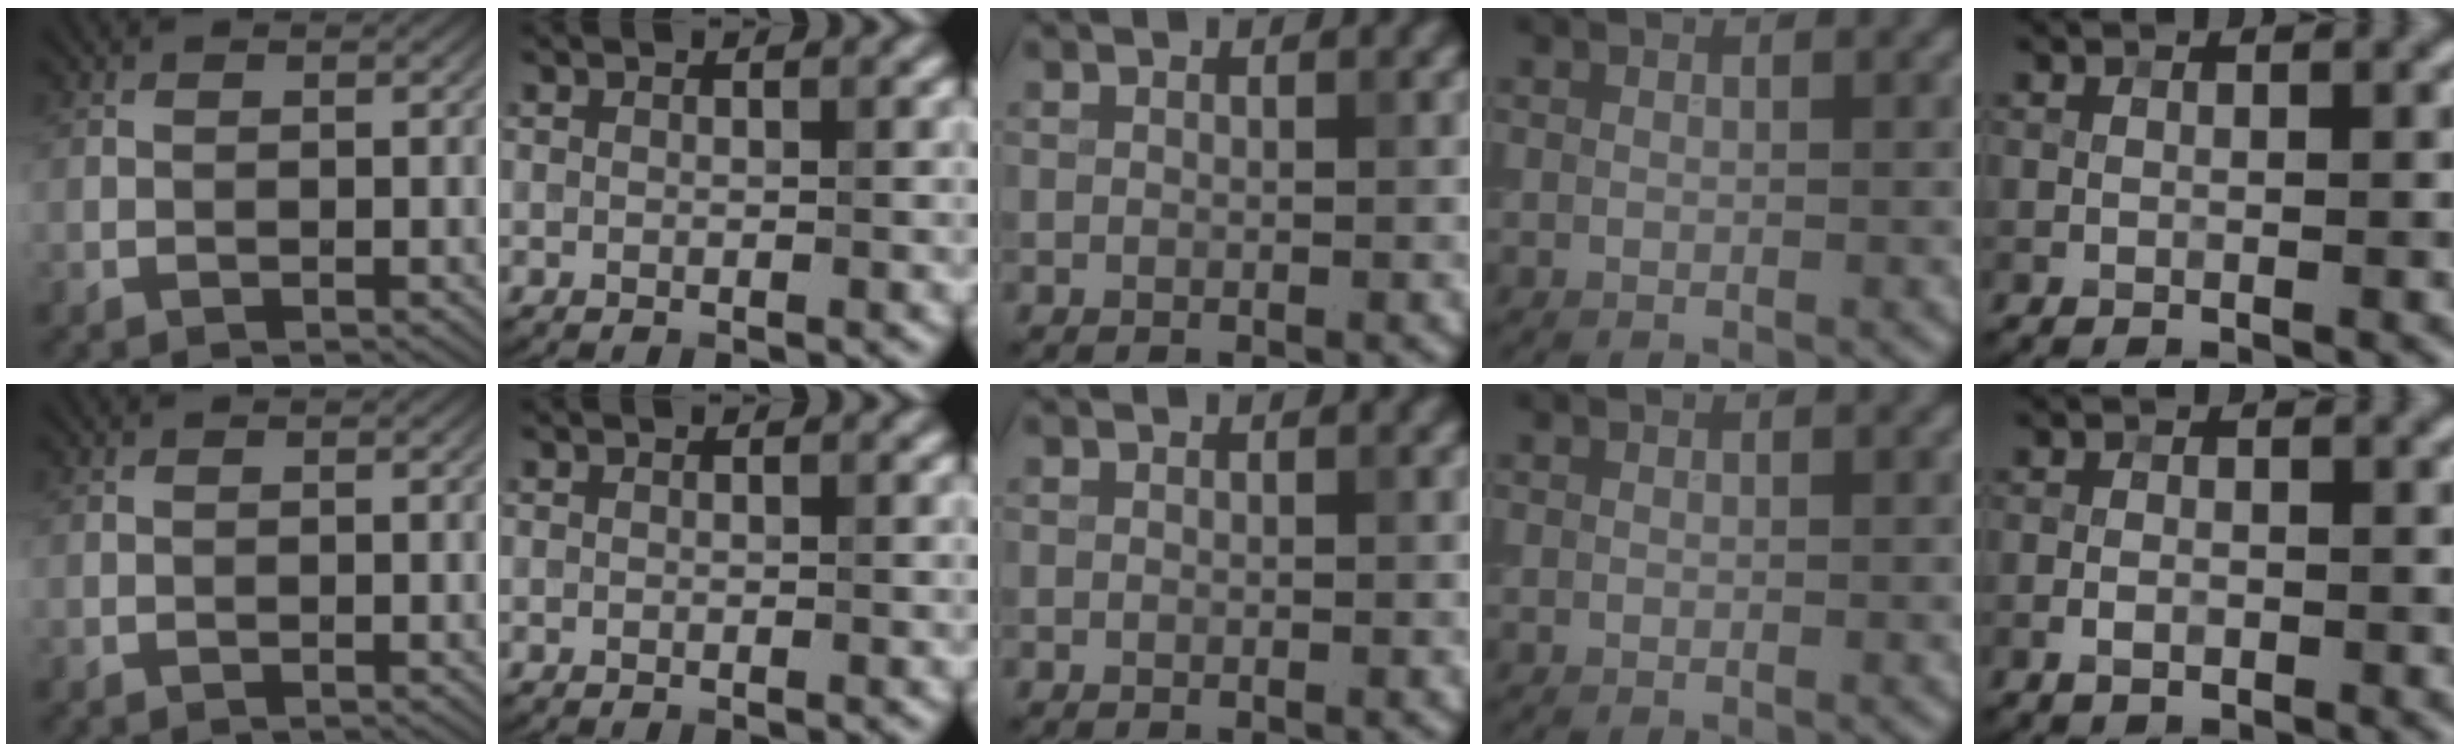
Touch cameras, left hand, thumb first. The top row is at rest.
{"little": {"total": 1.4, "force": [-0.6, 0.9, 0.9], "torque": [-0.016, 0.003, -0.012]}}